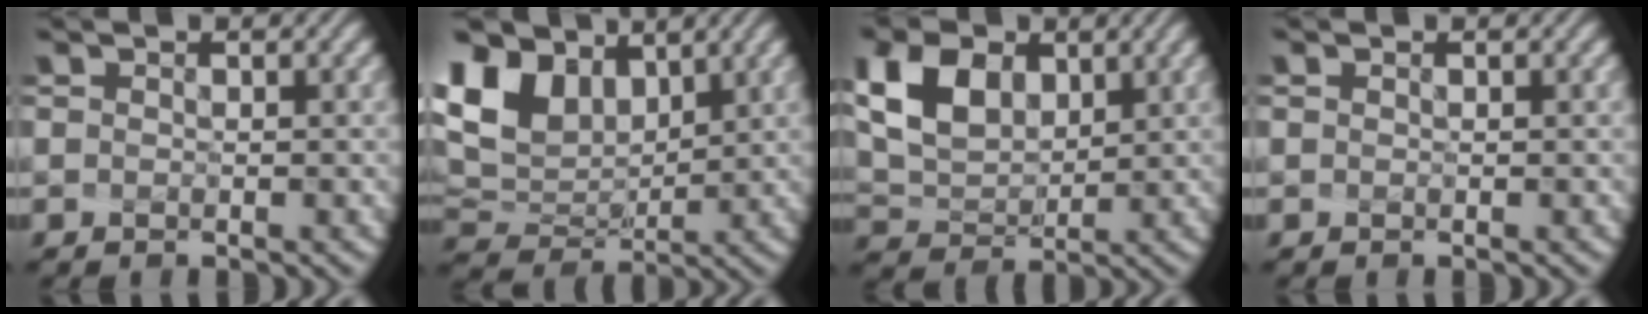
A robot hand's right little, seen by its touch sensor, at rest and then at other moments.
{"total": 7.7, "force": [3.6, 5.1, 4.5], "torque": [-0.120, 0.011, 0.071]}
{"total": 5.3, "force": [2.3, 3.6, 3.2], "torque": [-0.079, 0.000, 0.056]}
{"total": 0.0}